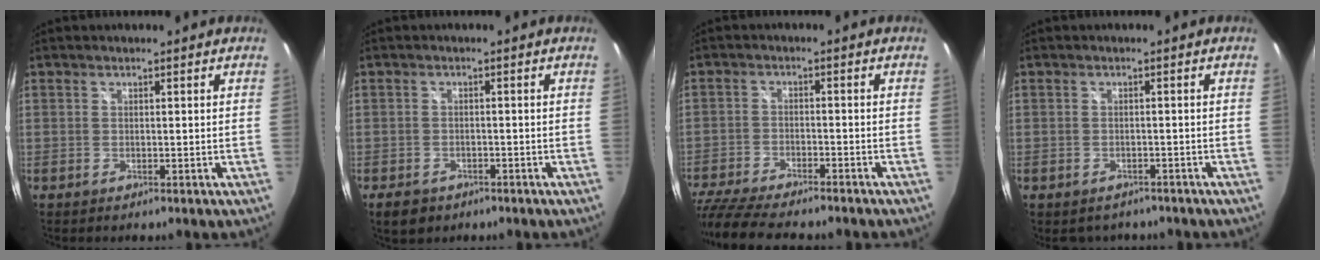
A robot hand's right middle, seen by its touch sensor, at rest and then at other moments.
{"total": 3.6, "force": [-2.0, 2.9, 1.0], "torque": [-0.030, -0.003, -0.024]}
{"total": 15.5, "force": [-13.2, 3.3, 7.4], "torque": [-0.169, -0.043, -0.221]}
{"total": 3.5, "force": [-2.7, 2.2, 0.8], "torque": [-0.020, -0.008, -0.032]}